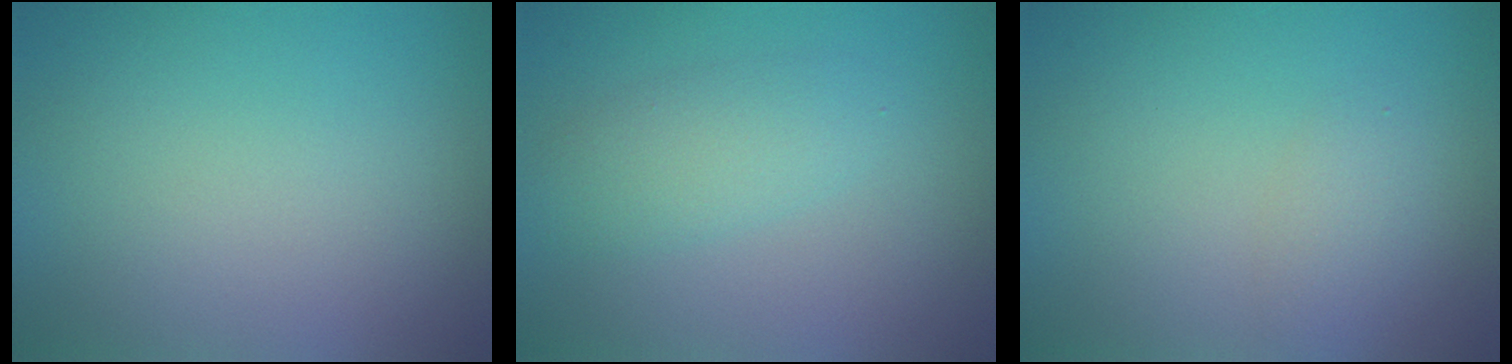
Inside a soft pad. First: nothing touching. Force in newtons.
{"total": 2.7, "press": 2.7, "slide": 0.1}
{"total": 1.6, "press": 1.6, "slide": 0.1}